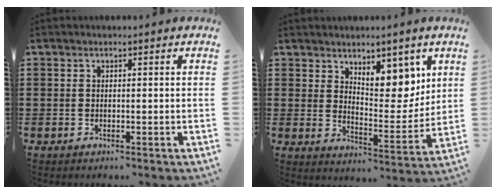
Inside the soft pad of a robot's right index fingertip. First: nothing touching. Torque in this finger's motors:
{"motor_torque": [0.73, 0.34, 0.37, 0.08]}